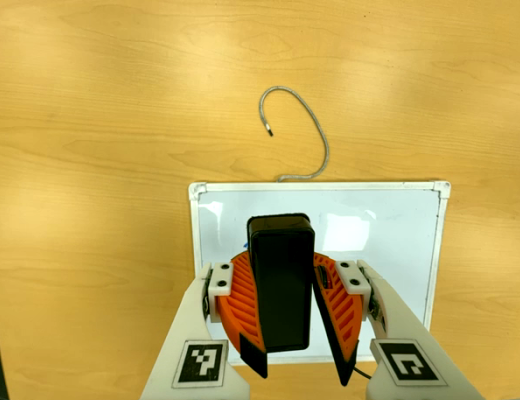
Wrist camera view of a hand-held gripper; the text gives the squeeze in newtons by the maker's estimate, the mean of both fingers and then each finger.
{"total": 10.3, "left": 10.7, "right": 9.8}